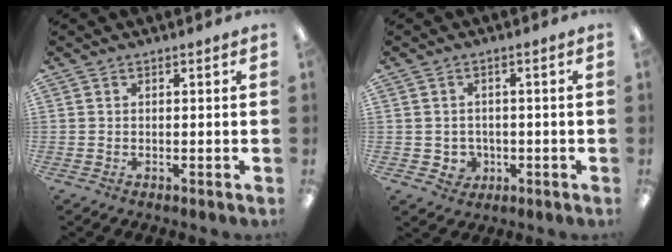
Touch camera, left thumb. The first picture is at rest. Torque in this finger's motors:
{"motor_torque": [-0.27, 0.20, -0.24, 0.26, 0.04]}